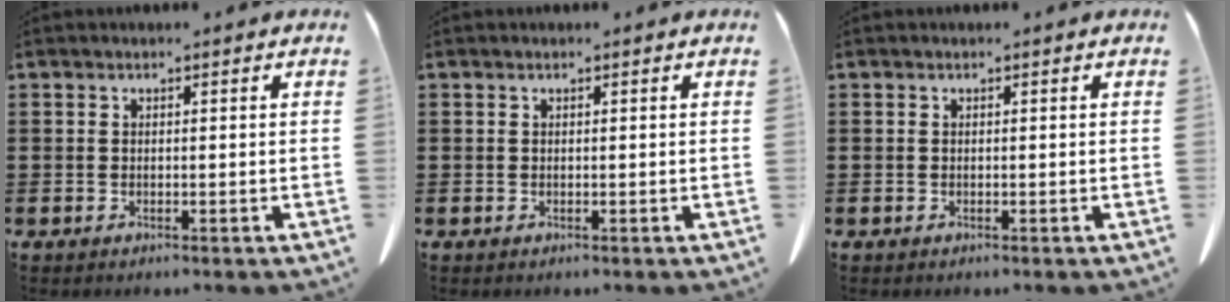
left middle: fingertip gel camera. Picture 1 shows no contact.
{"total": 0.0}
{"total": 0.0}